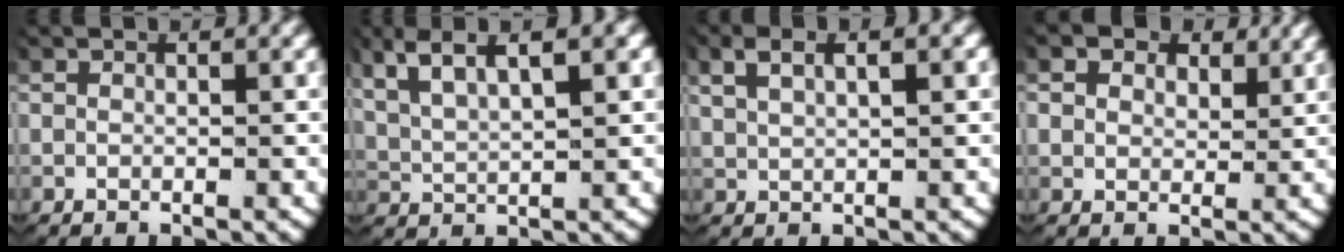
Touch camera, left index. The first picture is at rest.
{"total": 6.7, "force": [3.7, 3.3, 4.4], "torque": [-0.091, 0.013, 0.065]}
{"total": 3.1, "force": [1.8, 1.1, 2.3], "torque": [-0.040, 0.011, 0.036]}
{"total": 2.5, "force": [1.6, 1.5, 1.2], "torque": [-0.025, -0.007, 0.030]}